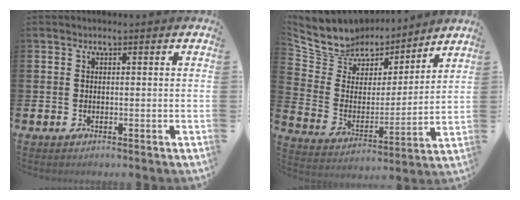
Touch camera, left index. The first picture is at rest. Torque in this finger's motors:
{"motor_torque": [1.07, -1.07, 0.62, 0.05]}